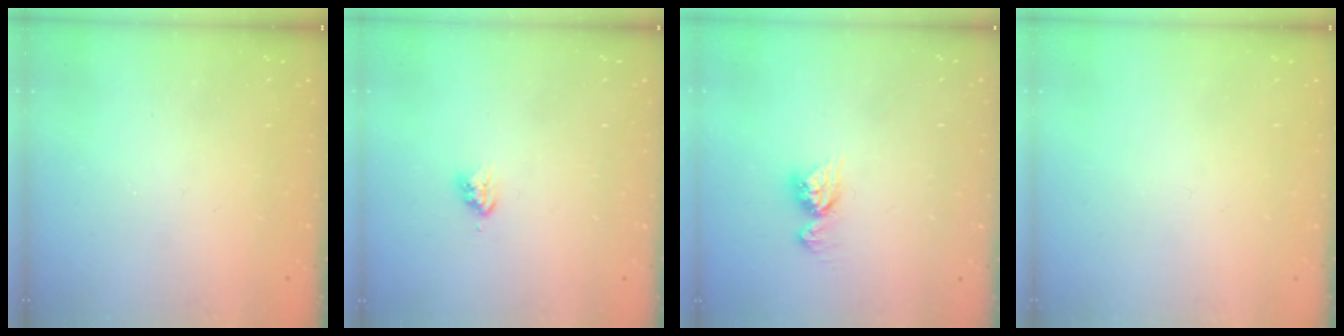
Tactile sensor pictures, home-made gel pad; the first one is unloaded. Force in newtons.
{"total": 3.6, "press": 3.6, "slide": 0.3}
{"total": 8.4, "press": 8.4, "slide": 0.6}
{"total": 0.0}